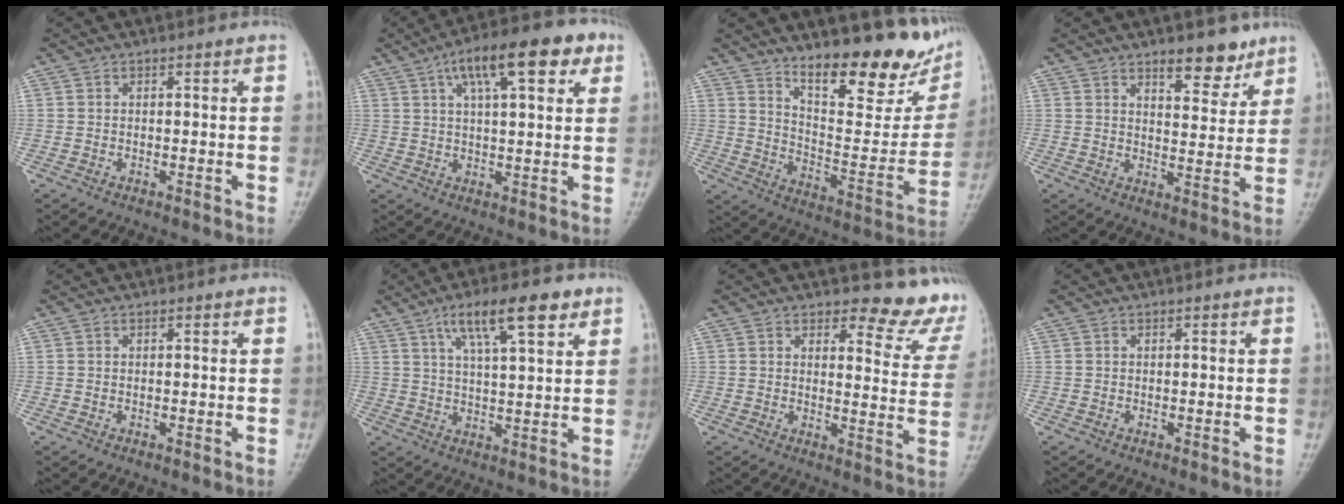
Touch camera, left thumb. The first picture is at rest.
{"total": 14.5, "force": [6.6, 5.1, 11.9], "torque": [-0.153, 0.007, 0.095]}
{"total": 19.8, "force": [13.7, 6.4, 12.8], "torque": [-0.131, -0.089, 0.214]}
{"total": 7.2, "force": [5.2, 3.0, 4.1], "torque": [-0.030, -0.036, 0.075]}
{"total": 0.0}
{"total": 11.5, "force": [6.2, 3.2, 9.1], "torque": [-0.137, -0.013, 0.104]}
{"total": 9.3, "force": [8.7, 2.8, 2.0], "torque": [0.012, -0.083, 0.085]}
{"total": 0.0}